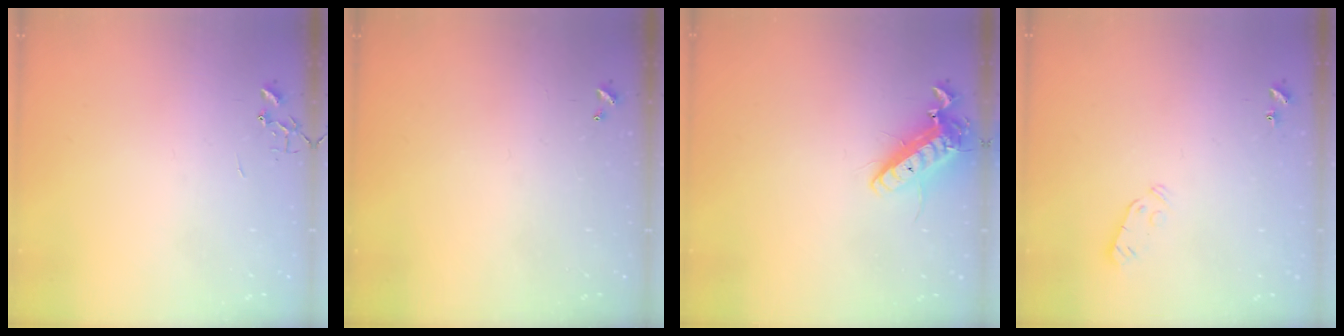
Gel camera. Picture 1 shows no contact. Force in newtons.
{"total": 0.0}
{"total": 14.5, "press": 14.2, "slide": 2.9}
{"total": 3.7, "press": 3.6, "slide": 0.6}